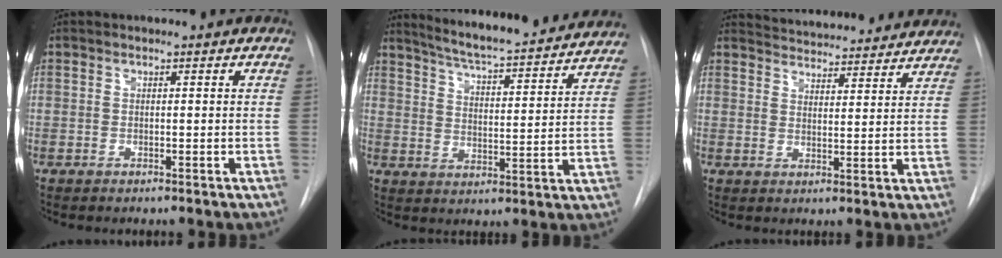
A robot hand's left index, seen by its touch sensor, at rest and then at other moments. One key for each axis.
{"total": 21.3, "fx": 19.5, "fy": 1.7, "fz": 8.4, "tx": -0.129, "ty": -0.030, "tz": 0.258}
{"total": 18.3, "fx": 17.4, "fy": 3.3, "fz": 4.6, "tx": -0.062, "ty": -0.003, "tz": 0.220}